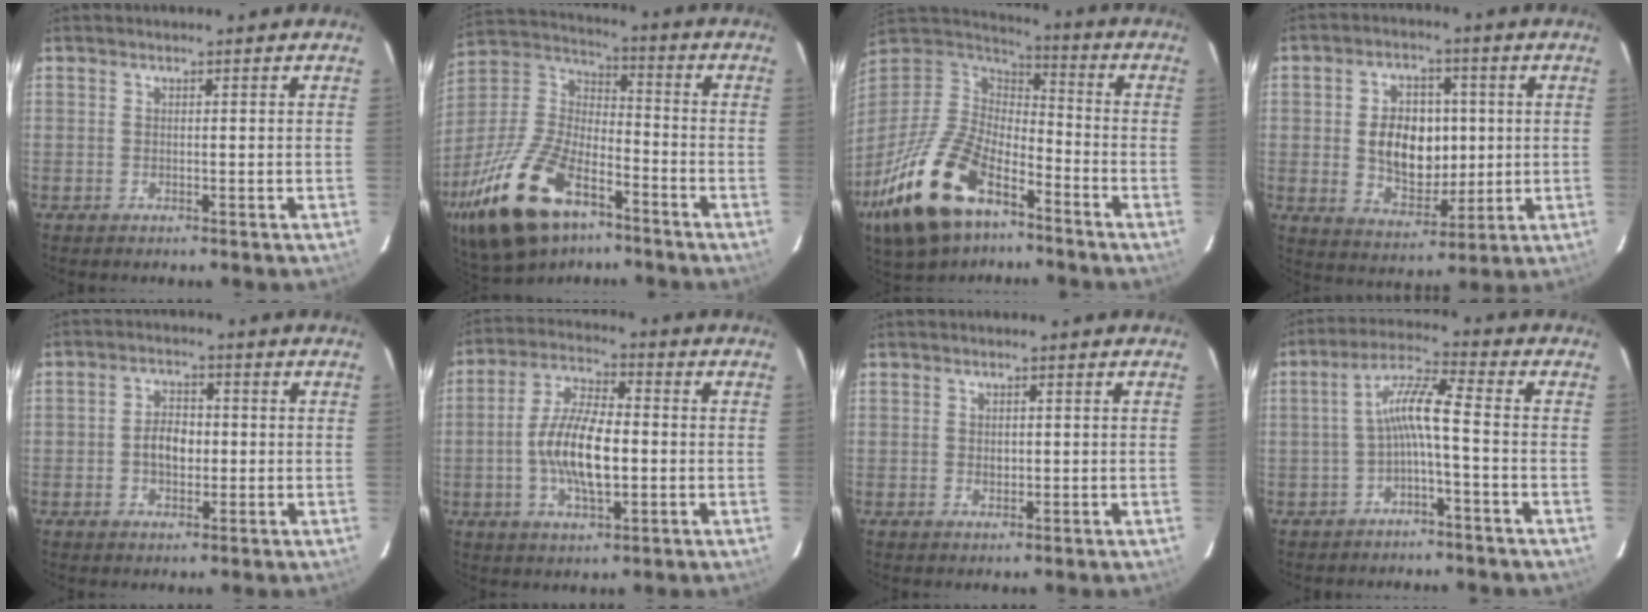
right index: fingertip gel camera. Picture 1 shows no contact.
{"total": 25.1, "force": [-14.3, 12.5, 16.4], "torque": [-0.355, -0.013, -0.253]}
{"total": 24.0, "force": [-13.8, 12.3, 15.4], "torque": [-0.338, -0.027, -0.246]}
{"total": 11.4, "force": [0.6, 8.0, 8.2], "torque": [-0.151, 0.010, 0.025]}
{"total": 4.9, "force": [-0.7, 3.4, 3.4], "torque": [-0.063, 0.010, -0.010]}
{"total": 11.6, "force": [-1.6, 4.5, 10.5], "torque": [-0.210, 0.005, -0.030]}
{"total": 1.3, "force": [0.1, 1.1, 0.7], "torque": [-0.010, 0.002, 0.002]}
{"total": 6.4, "force": [-2.0, 0.3, 6.1], "torque": [-0.136, 0.018, -0.035]}